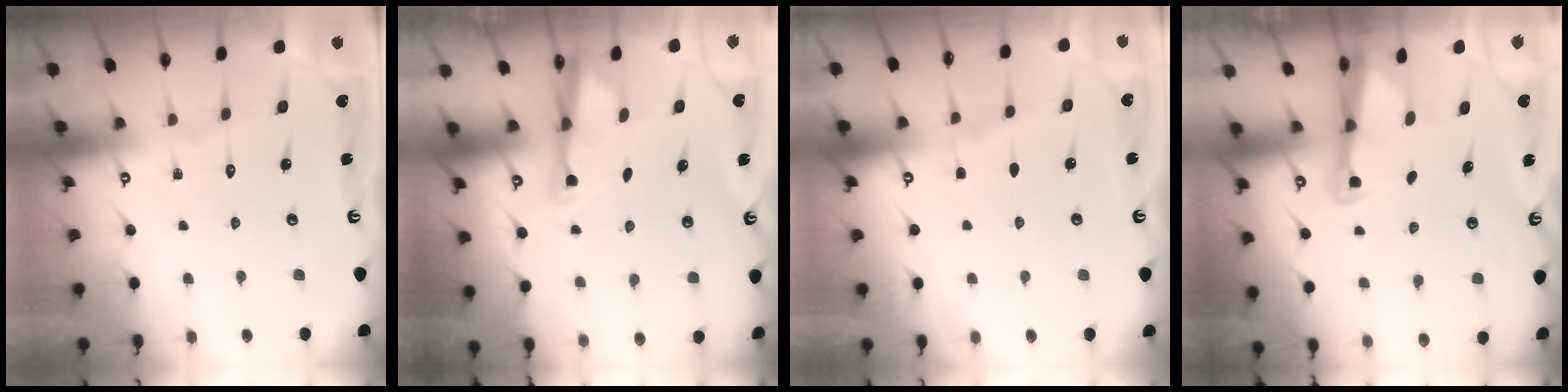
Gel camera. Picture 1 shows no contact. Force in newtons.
{"total": 3.0, "press": 2.9, "slide": 0.5}
{"total": 2.8, "press": 2.8, "slide": 0.4}
{"total": 2.4, "press": 2.4, "slide": 0.3}